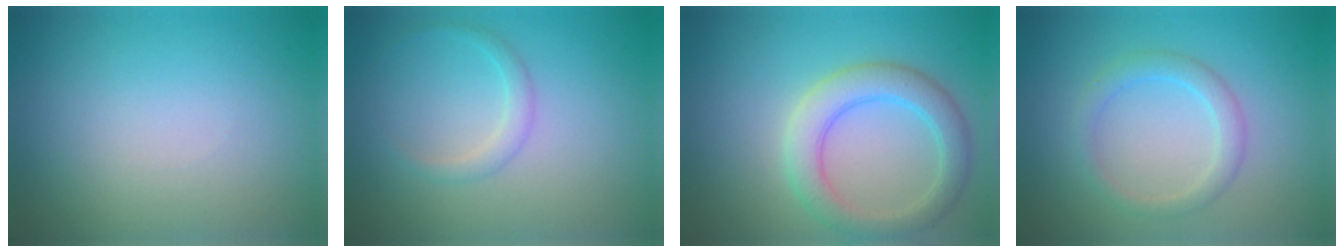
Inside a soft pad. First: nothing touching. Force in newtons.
{"total": 1.4, "press": 1.4, "slide": 0.1}
{"total": 4.3, "press": 4.3, "slide": 0.2}
{"total": 2.2, "press": 2.2, "slide": 0.1}